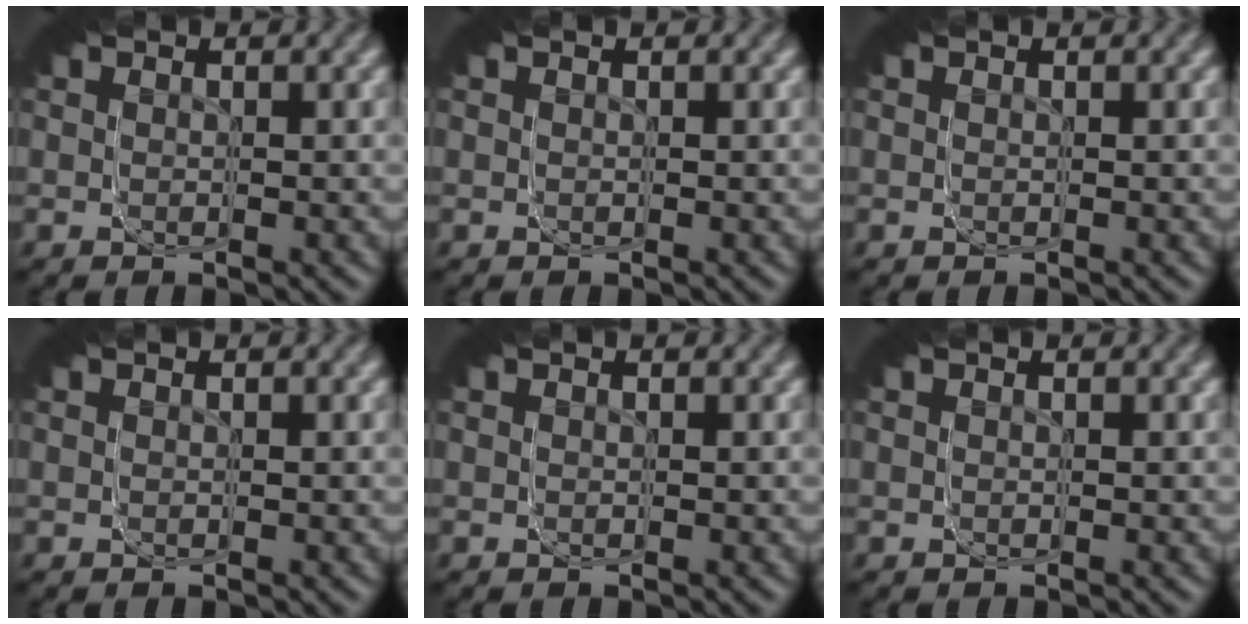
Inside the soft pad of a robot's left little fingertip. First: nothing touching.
{"total": 0.0}
{"total": 0.0}
{"total": 0.0}
{"total": 0.0}
{"total": 0.0}